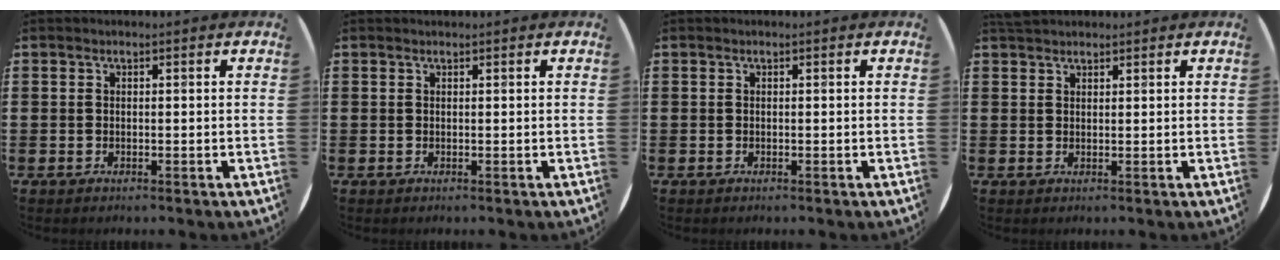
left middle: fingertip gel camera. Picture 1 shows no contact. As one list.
[{"total": 0.0}, {"total": 0.0}, {"total": 1.6, "force": [1.5, 0.4, 0.2], "torque": [-0.006, 0.004, 0.030]}]